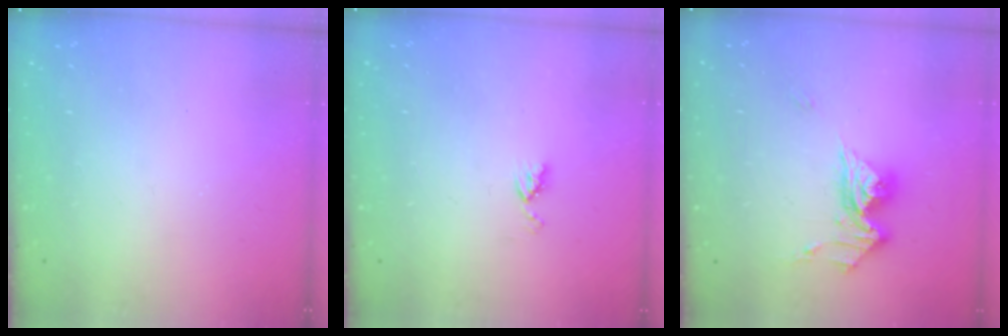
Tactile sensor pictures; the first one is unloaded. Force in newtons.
{"total": 4.0, "press": 4.0, "slide": 0.6}
{"total": 12.3, "press": 12.3, "slide": 1.4}